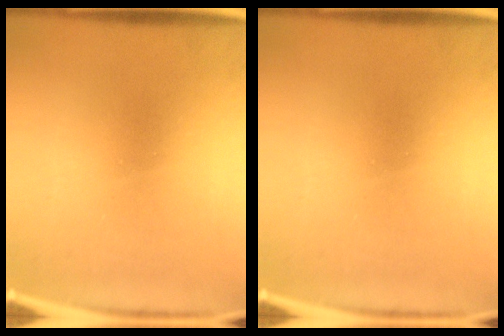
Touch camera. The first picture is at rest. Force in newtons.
{"total": 0.0}